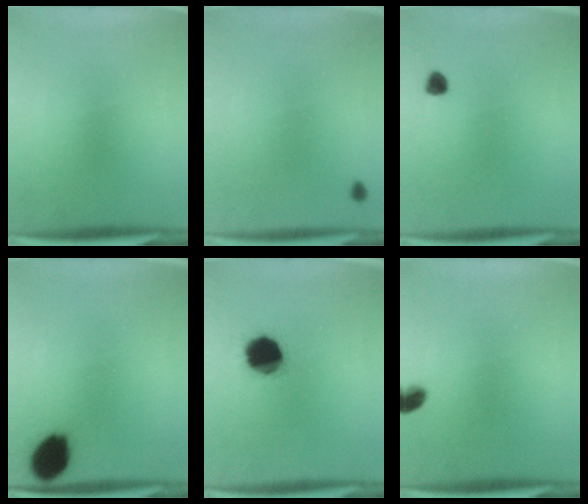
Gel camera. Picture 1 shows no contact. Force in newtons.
{"total": 0.8}
{"total": 1.8}
{"total": 9.3}
{"total": 12.9}
{"total": 2.9}